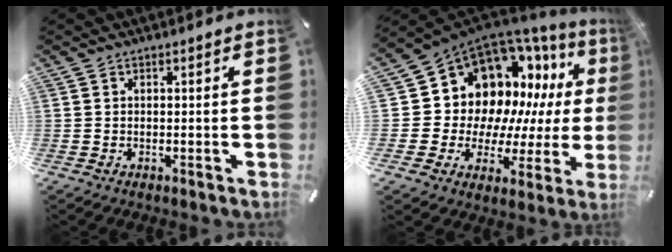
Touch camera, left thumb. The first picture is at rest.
{"total": 15.2, "force": [7.6, 11.8, 5.9], "torque": [-0.088, -0.094, 0.154]}